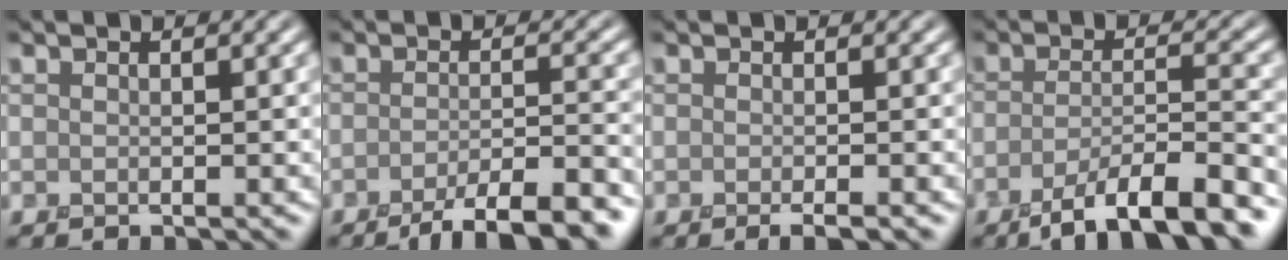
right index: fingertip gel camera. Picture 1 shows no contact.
{"total": 7.3, "force": [-4.9, 1.7, 5.1], "torque": [-0.070, 0.001, -0.077]}
{"total": 1.5, "force": [-0.8, 0.2, 1.3], "torque": [-0.011, -0.004, -0.014]}
{"total": 8.8, "force": [-5.6, 2.0, 6.4], "torque": [-0.097, -0.002, -0.099]}